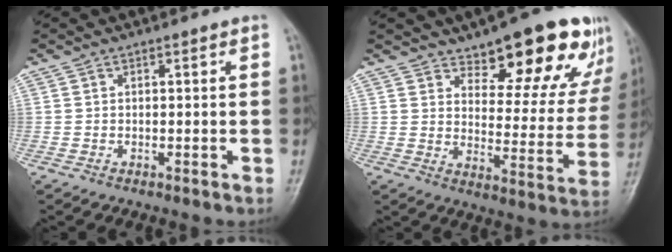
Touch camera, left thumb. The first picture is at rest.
{"total": 18.5, "force": [13.0, 7.2, 11.1], "torque": [-0.089, -0.081, 0.172]}